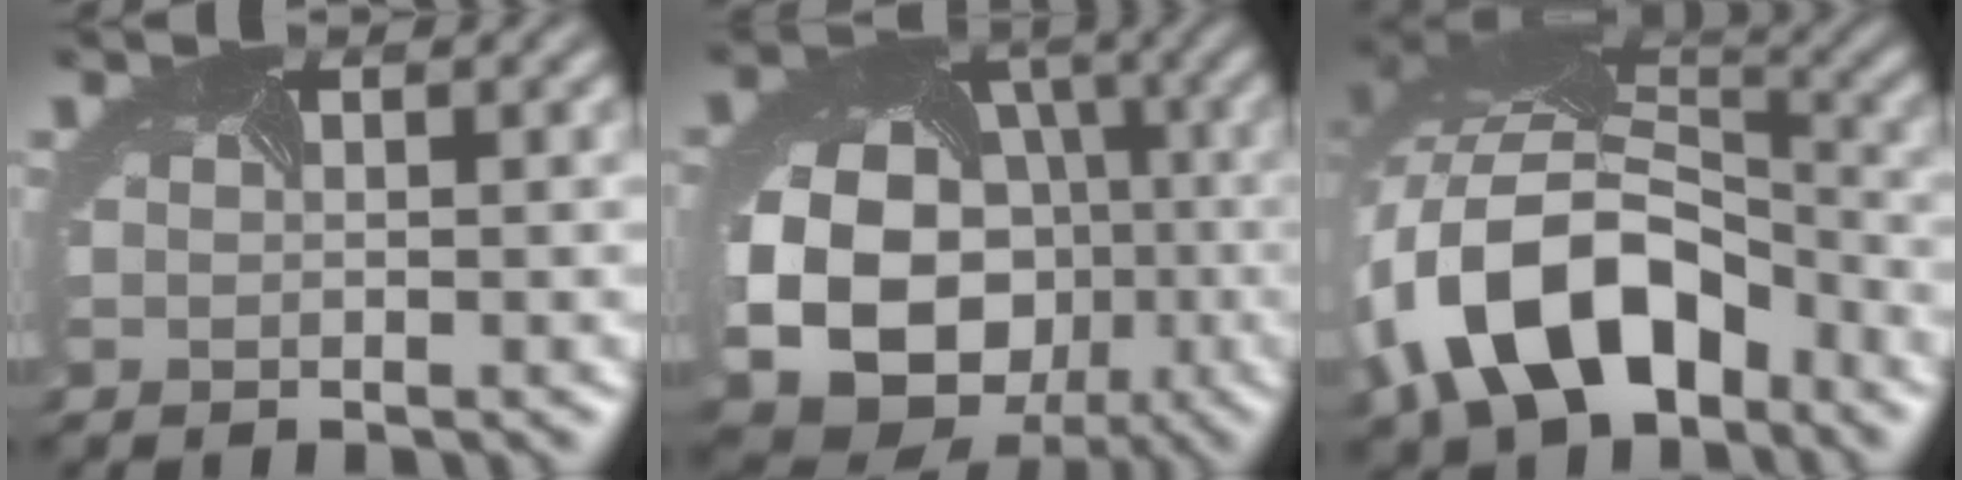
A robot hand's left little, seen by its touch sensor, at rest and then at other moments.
{"total": 18.6, "force": [-3.9, 15.9, 8.8], "torque": [-0.208, -0.047, -0.059]}
{"total": 12.1, "force": [-5.8, 7.2, 7.9], "torque": [-0.172, 0.000, -0.105]}